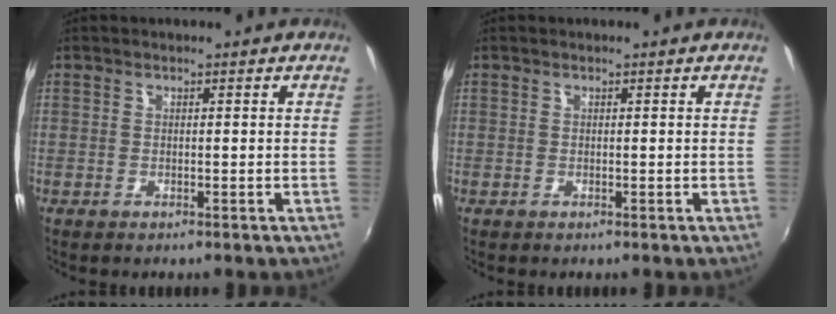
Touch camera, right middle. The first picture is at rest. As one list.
[{"total": 0.0}]